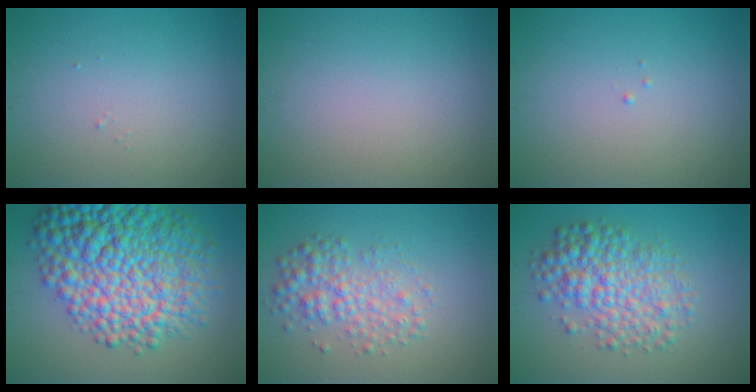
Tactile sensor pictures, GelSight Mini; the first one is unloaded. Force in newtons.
{"total": 0.0}
{"total": 0.0}
{"total": 13.9, "press": 13.9, "slide": 0.4}
{"total": 3.8, "press": 3.8, "slide": 0.0}
{"total": 5.9, "press": 5.9, "slide": 0.1}